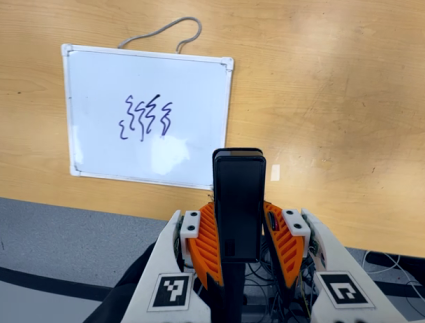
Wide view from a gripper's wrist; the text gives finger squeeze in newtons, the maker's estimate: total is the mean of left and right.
{"total": 5.2, "left": 3.7, "right": 6.8}